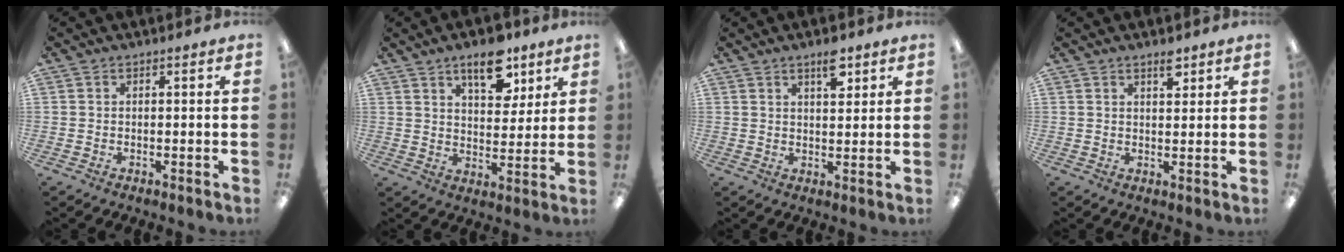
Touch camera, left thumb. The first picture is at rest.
{"total": 11.2, "force": [7.1, 5.5, 6.6], "torque": [-0.075, -0.038, 0.118]}
{"total": 5.7, "force": [3.8, 2.2, 3.7], "torque": [-0.049, -0.018, 0.061]}
{"total": 3.7, "force": [2.7, 1.4, 2.1], "torque": [-0.015, -0.017, 0.041]}